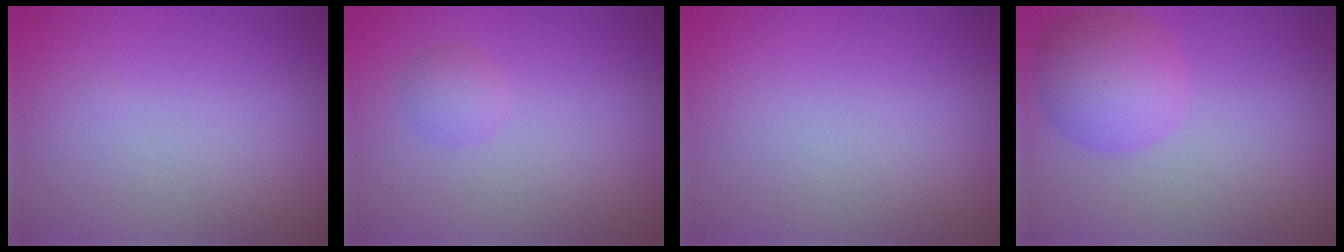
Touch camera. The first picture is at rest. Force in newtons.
{"total": 1.4, "press": 1.4, "slide": 0.1}
{"total": 0.0}
{"total": 4.8, "press": 4.8, "slide": 0.1}